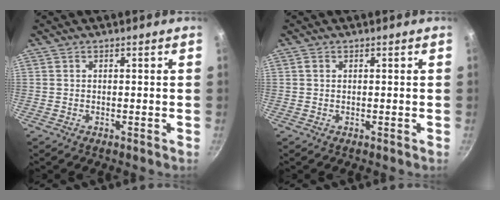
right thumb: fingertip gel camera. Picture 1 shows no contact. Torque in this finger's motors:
{"motor_torque": [-0.04, 0.26, 0.26, -0.13, 0.00]}